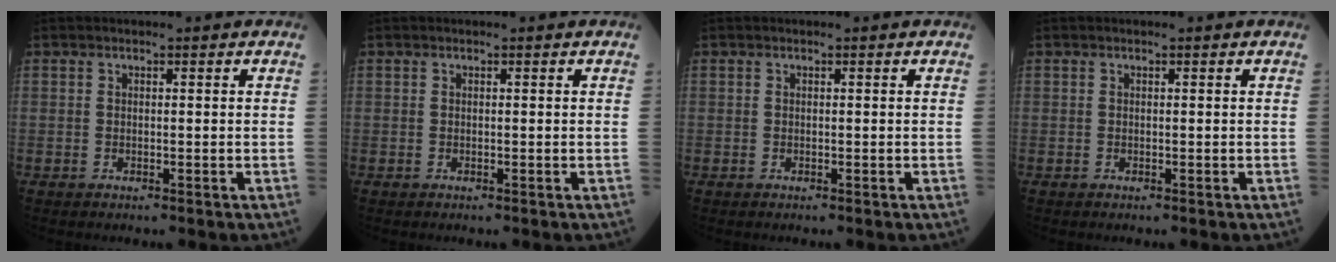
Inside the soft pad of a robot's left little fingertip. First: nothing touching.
{"total": 0.0}
{"total": 0.0}
{"total": 0.0}